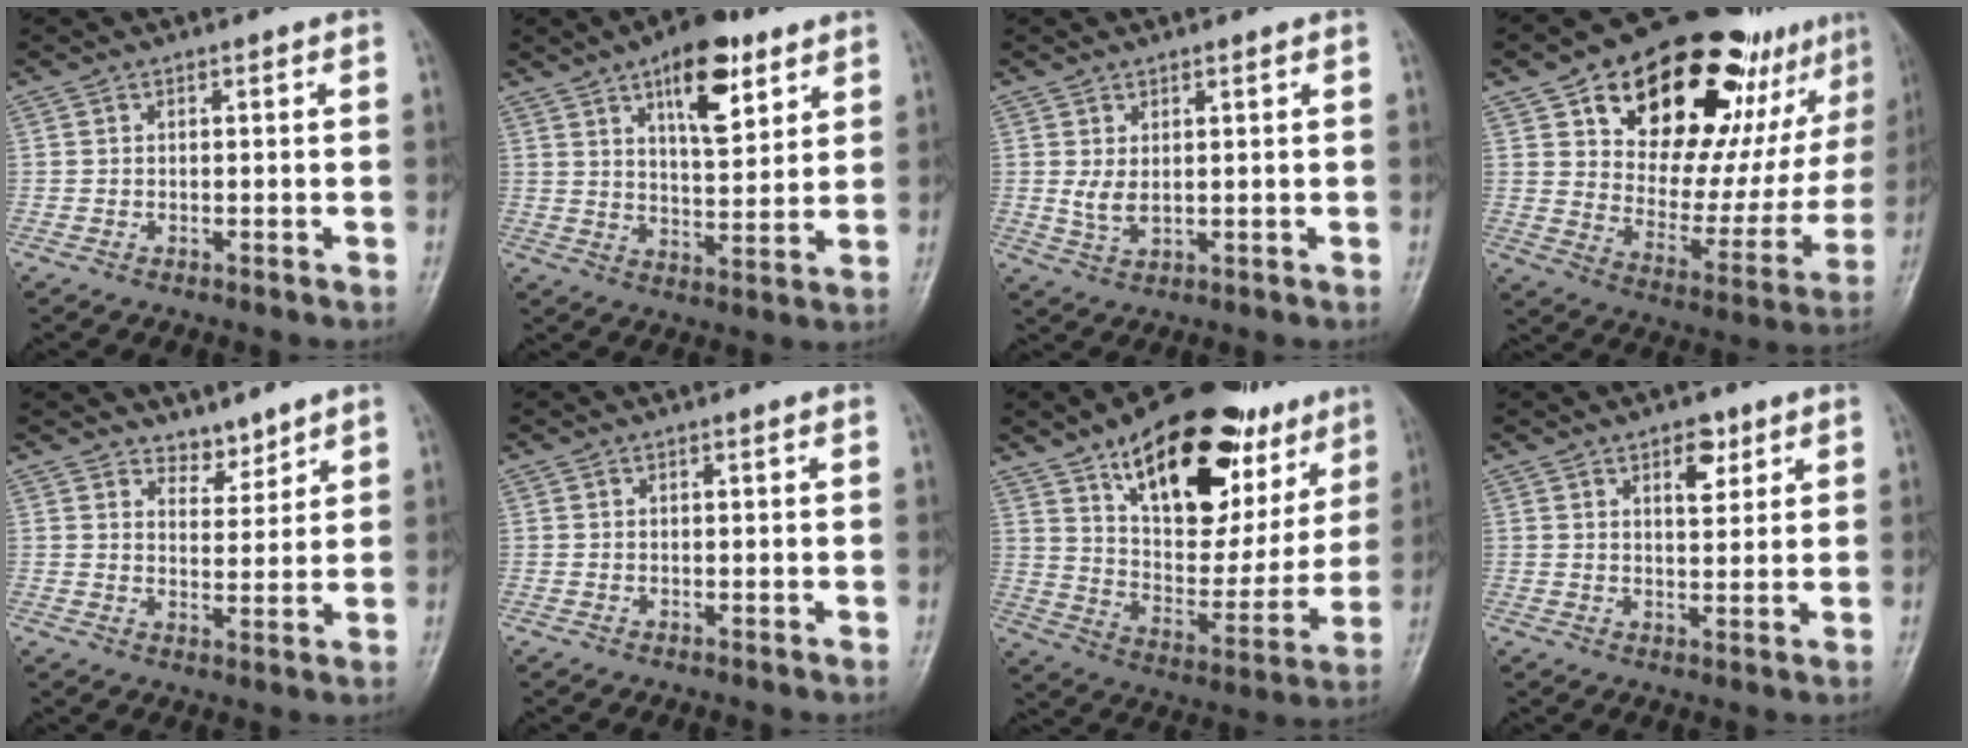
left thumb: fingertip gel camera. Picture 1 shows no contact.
{"total": 12.9, "force": [7.0, 5.4, 9.4], "torque": [-0.115, -0.035, 0.109]}
{"total": 3.1, "force": [0.7, 1.4, 2.7], "torque": [-0.052, -0.009, 0.023]}
{"total": 30.3, "force": [16.3, 15.5, 20.3], "torque": [-0.246, -0.028, 0.251]}
{"total": 3.8, "force": [3.4, 1.6, 0.4], "torque": [0.015, -0.030, 0.058]}
{"total": 0.0}
{"total": 28.3, "force": [15.4, 13.8, 19.3], "torque": [-0.241, -0.032, 0.244]}
{"total": 4.7, "force": [2.6, 2.4, 3.1], "torque": [-0.026, -0.014, 0.038]}